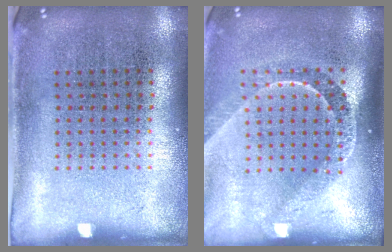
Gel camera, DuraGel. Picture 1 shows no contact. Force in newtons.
{"total": 2.1, "press": 1.5, "slide": 1.5}